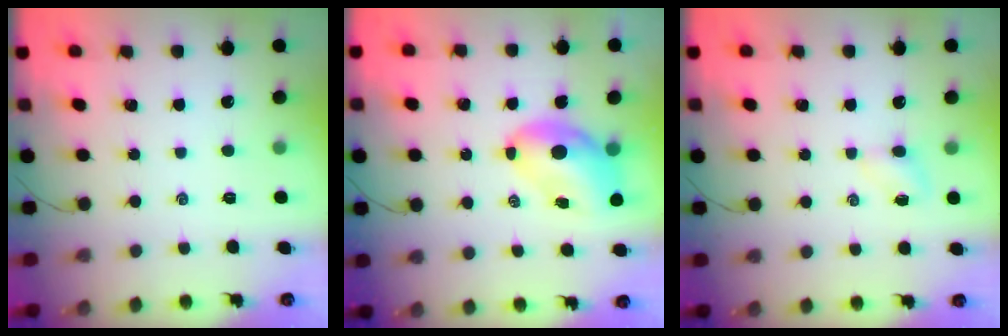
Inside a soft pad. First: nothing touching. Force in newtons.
{"total": 7.4, "press": 7.1, "slide": 1.9}
{"total": 2.8, "press": 2.6, "slide": 1.0}